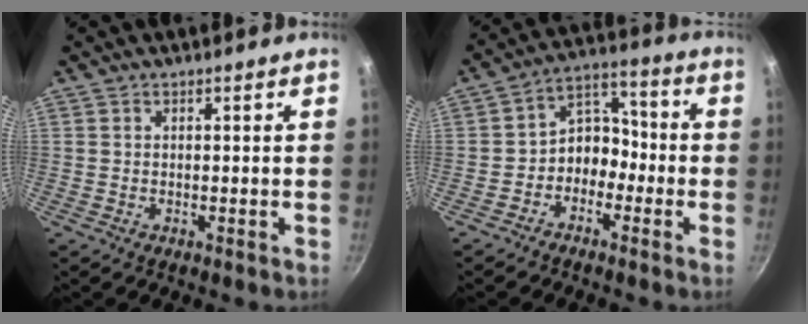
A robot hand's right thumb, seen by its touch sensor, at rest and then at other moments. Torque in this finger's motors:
{"motor_torque": [-0.37, 0.35, 0.11, 0.12, 0.00]}